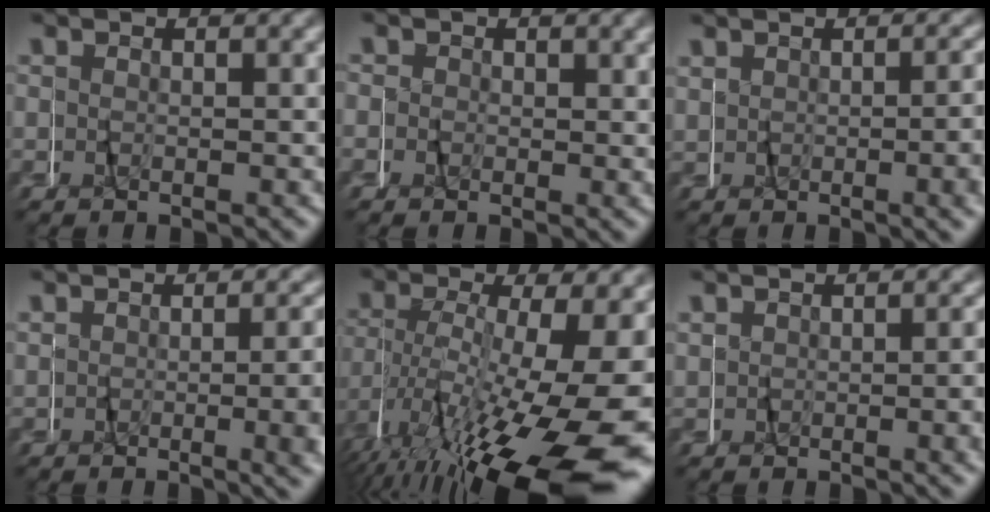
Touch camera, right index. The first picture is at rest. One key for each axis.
{"total": 1.4, "fx": 0.5, "fy": 1.4, "fz": -0.1, "tx": 0.010, "ty": -0.002, "tz": 0.003}
{"total": 1.7, "fx": 0.3, "fy": 0.1, "fz": 1.7, "tx": -0.007, "ty": 0.015, "tz": 0.003}
{"total": 2.9, "fx": 0.1, "fy": 0.2, "fz": 2.9, "tx": -0.017, "ty": 0.013, "tz": 0.001}
{"total": 11.9, "fx": -4.1, "fy": 4.5, "fz": 10.3, "tx": -0.150, "ty": -0.017, "tz": -0.047}
{"total": 1.0, "fx": 0.4, "fy": -0.1, "fz": 0.9, "tx": 0.000, "ty": 0.014, "tz": 0.007}